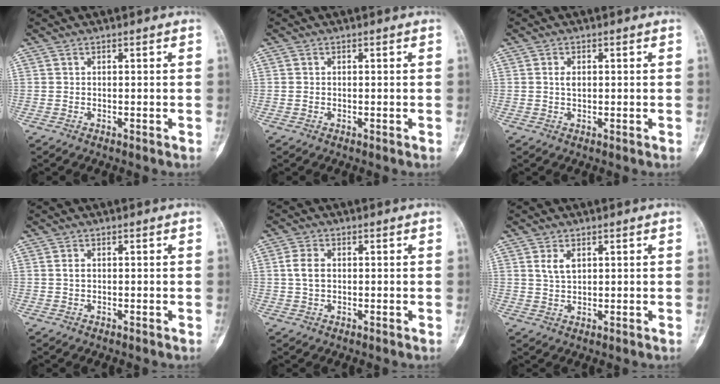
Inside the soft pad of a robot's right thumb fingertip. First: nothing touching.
{"total": 0.6, "force": [0.1, 0.5, 0.2], "torque": [0.001, 0.002, 0.001]}
{"total": 1.9, "force": [0.3, 1.2, 1.5], "torque": [-0.021, 0.000, 0.005]}
{"total": 1.1, "force": [0.2, 0.7, 0.8], "torque": [-0.012, 0.002, 0.003]}
{"total": 3.9, "force": [0.5, 2.6, 2.8], "torque": [-0.053, 0.004, 0.005]}
{"total": 3.1, "force": [1.3, 1.8, 2.2], "torque": [-0.036, -0.004, 0.029]}